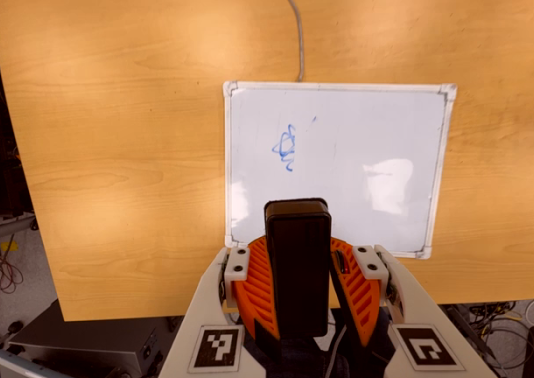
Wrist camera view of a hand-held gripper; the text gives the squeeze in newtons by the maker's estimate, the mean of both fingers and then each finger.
{"total": 8.2, "left": 9.1, "right": 7.4}